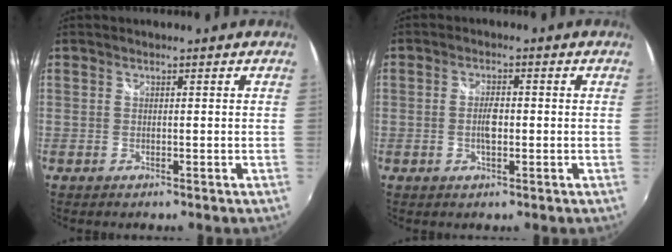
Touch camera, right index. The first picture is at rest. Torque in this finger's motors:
{"motor_torque": [0.24, 0.90, 0.15, 0.01]}